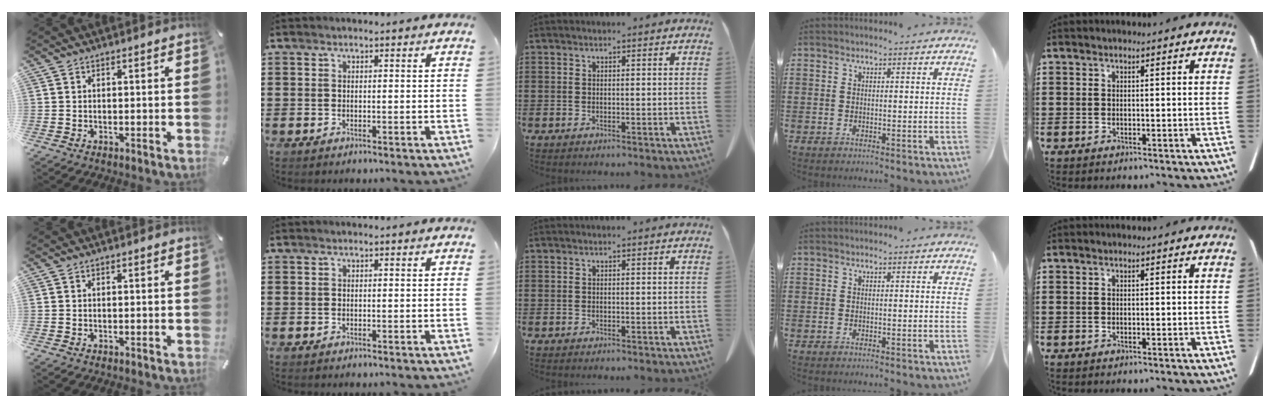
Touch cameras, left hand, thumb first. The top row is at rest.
{}